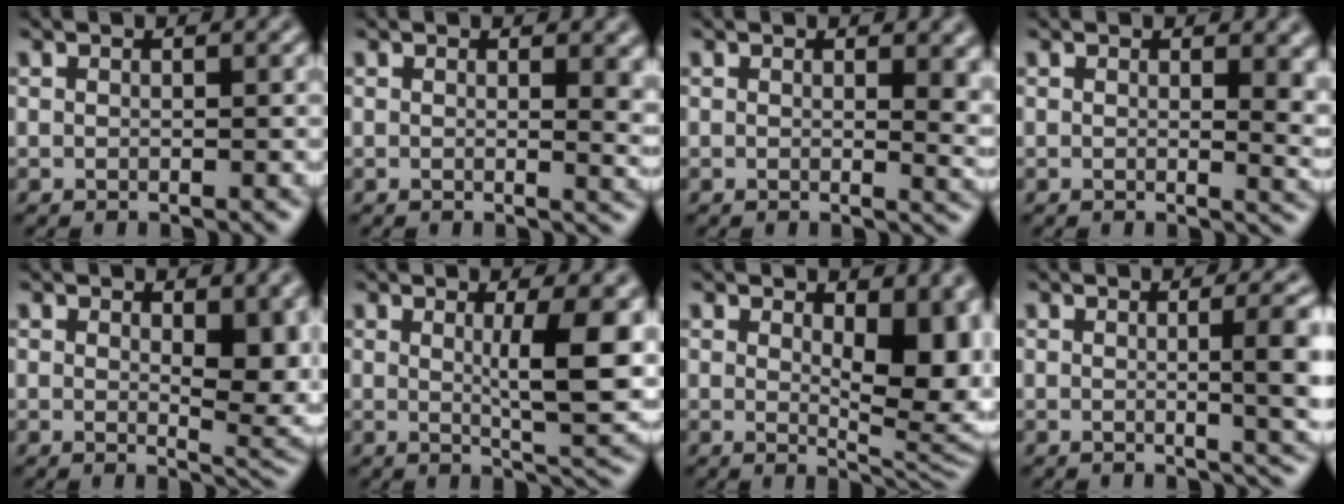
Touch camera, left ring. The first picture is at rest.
{"total": 2.7, "force": [0.7, 1.0, 2.4], "torque": [-0.022, -0.003, 0.010]}
{"total": 3.3, "force": [0.8, 1.5, 2.8], "torque": [-0.024, -0.006, 0.012]}
{"total": 3.6, "force": [0.8, 1.5, 3.1], "torque": [-0.027, -0.008, 0.013]}
{"total": 5.9, "force": [1.0, 2.5, 5.3], "torque": [-0.069, -0.009, 0.023]}
{"total": 6.6, "force": [1.2, 1.4, 6.3], "torque": [-0.085, -0.010, 0.023]}
{"total": 9.0, "force": [1.4, 4.3, 7.8], "torque": [-0.084, -0.008, 0.031]}
{"total": 5.5, "force": [0.2, 1.8, 5.2], "torque": [-0.048, 0.002, 0.002]}